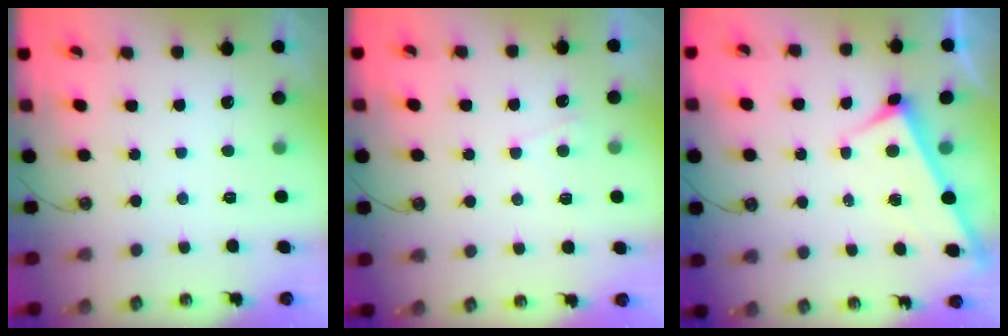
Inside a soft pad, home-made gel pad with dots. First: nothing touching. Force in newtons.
{"total": 2.4, "press": 2.4, "slide": 0.4}
{"total": 3.3, "press": 3.3, "slide": 0.0}